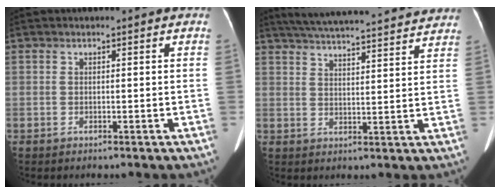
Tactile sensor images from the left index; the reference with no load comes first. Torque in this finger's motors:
{"motor_torque": [0.21, -0.55, -0.02, 0.04]}